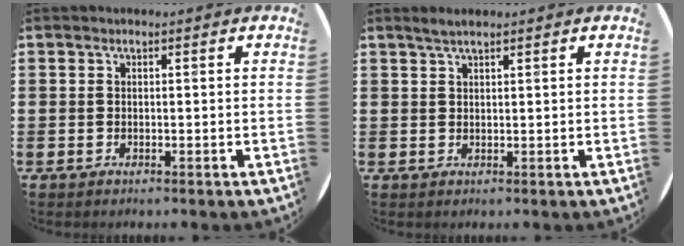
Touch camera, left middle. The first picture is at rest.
{"total": 1.5, "force": [1.3, 0.1, 0.8], "torque": [-0.017, 0.003, 0.023]}